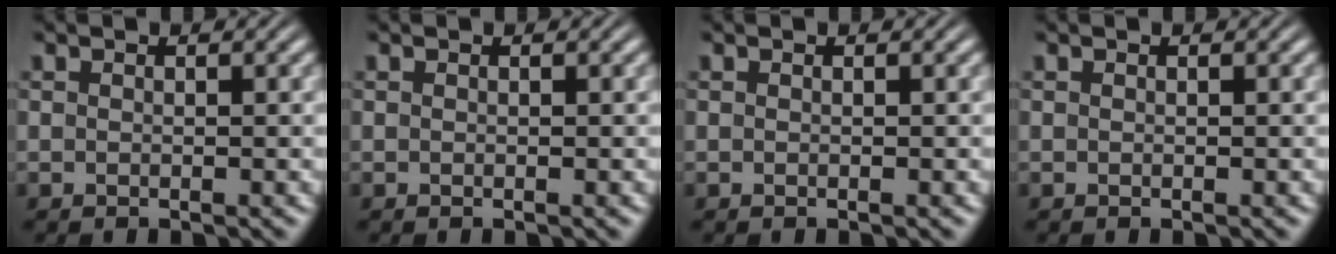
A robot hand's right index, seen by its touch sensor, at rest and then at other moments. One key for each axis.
{"total": 0.0}
{"total": 0.0}
{"total": 0.0}